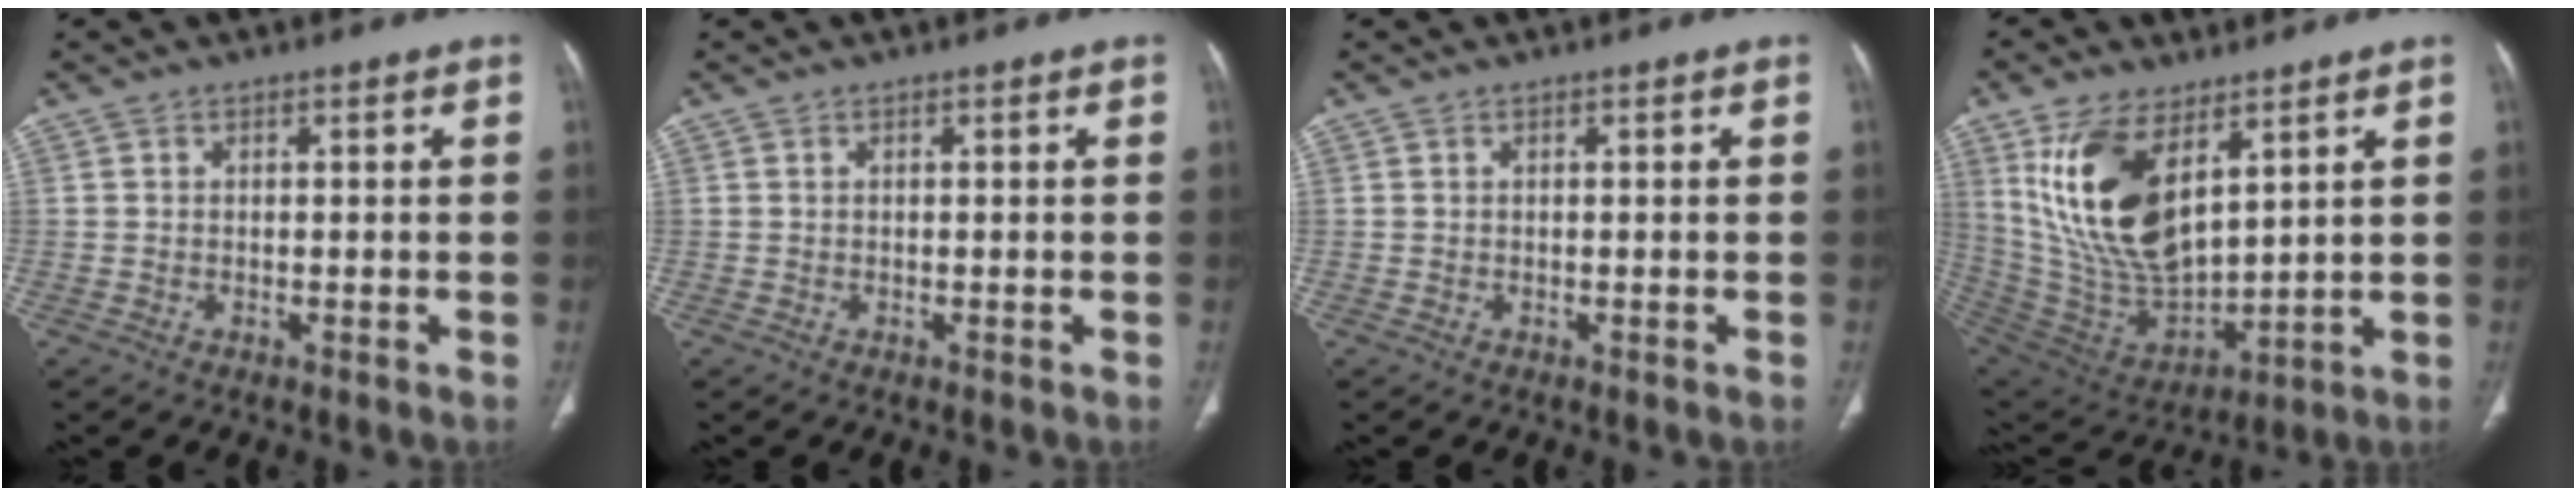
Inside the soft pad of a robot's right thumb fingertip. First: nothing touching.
{"total": 0.0}
{"total": 0.0}
{"total": 19.8, "force": [8.3, 9.9, 14.9], "torque": [-0.269, -0.037, 0.178]}